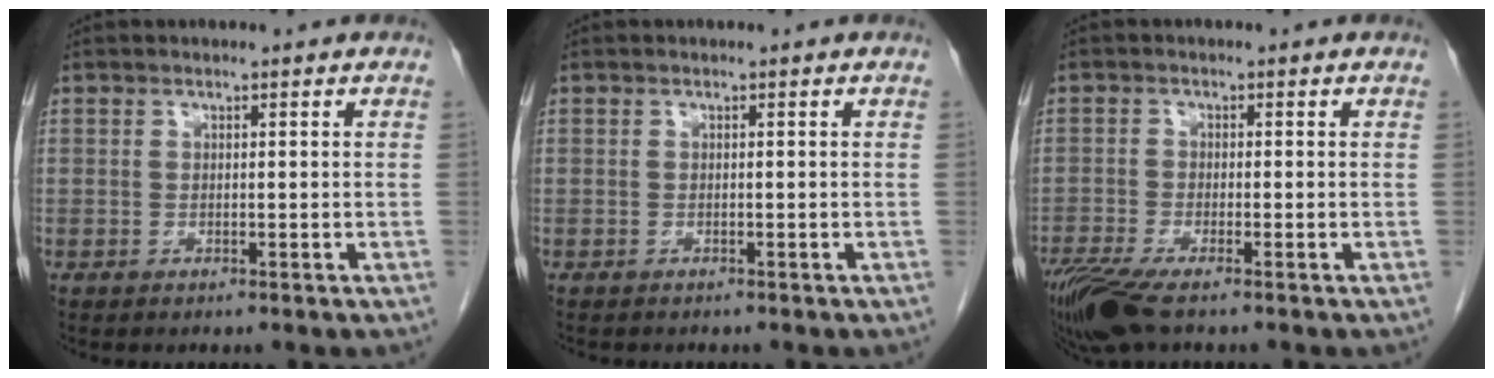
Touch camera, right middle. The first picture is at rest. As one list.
[{"total": 1.1, "force": [-1.0, 0.3, 0.4], "torque": [-0.016, -0.005, -0.011]}, {"total": 6.9, "force": [-5.0, 1.2, 4.5], "torque": [-0.088, -0.019, -0.094]}]